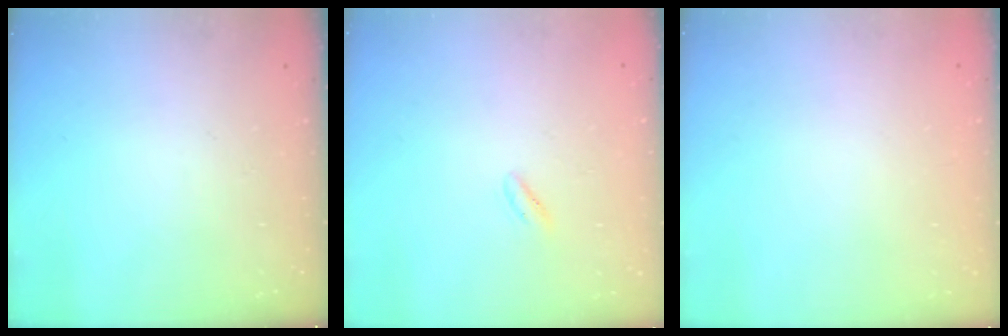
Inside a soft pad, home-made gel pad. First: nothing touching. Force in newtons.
{"total": 0.5, "press": 0.0, "slide": 0.5}
{"total": 2.1, "press": 2.1, "slide": 0.1}